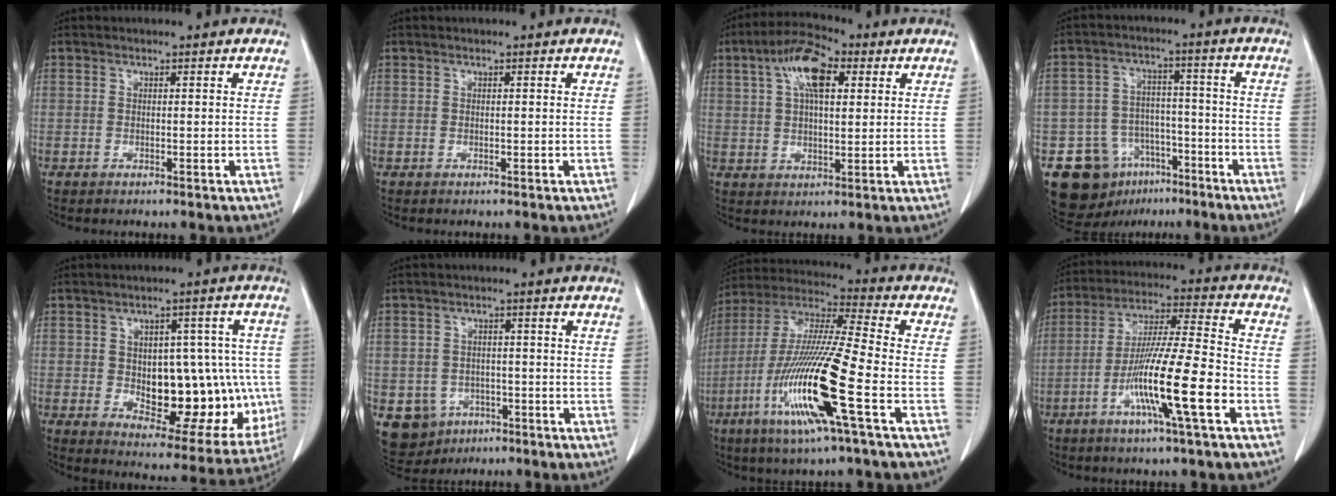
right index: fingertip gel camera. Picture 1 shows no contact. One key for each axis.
{"total": 0.0}
{"total": 9.4, "fx": 3.6, "fy": 3.7, "fz": 7.9, "tx": -0.154, "ty": 0.023, "tz": 0.062}
{"total": 11.7, "fx": -6.6, "fy": 8.7, "fz": 4.0, "tx": -0.063, "ty": 0.033, "tz": -0.096}
{"total": 18.3, "fx": -1.5, "fy": 9.2, "fz": 15.7, "tx": -0.191, "ty": 0.020, "tz": 0.011}
{"total": 7.3, "fx": -3.3, "fy": 6.3, "fz": 1.6, "tx": -0.036, "ty": 0.005, "tz": -0.040}
{"total": 18.1, "fx": -6.7, "fy": 0.0, "fz": 16.8, "tx": -0.349, "ty": -0.025, "tz": -0.135}
{"total": 14.2, "fx": -5.5, "fy": -0.2, "fz": 13.1, "tx": -0.242, "ty": -0.008, "tz": -0.103}